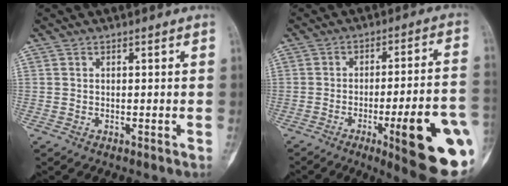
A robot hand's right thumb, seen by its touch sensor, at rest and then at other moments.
{"total": 19.9, "force": [-6.7, 3.7, 18.3], "torque": [-0.198, 0.014, -0.078]}